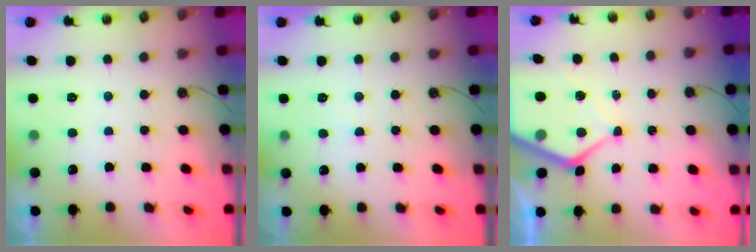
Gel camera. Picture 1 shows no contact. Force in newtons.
{"total": 2.7, "press": 2.6, "slide": 0.6}
{"total": 11.9, "press": 11.8, "slide": 1.2}